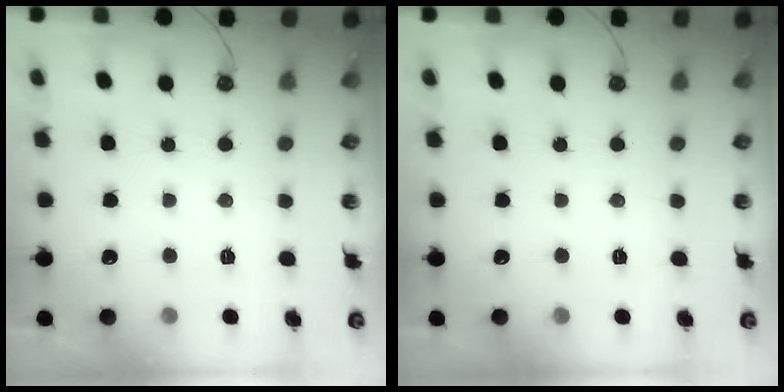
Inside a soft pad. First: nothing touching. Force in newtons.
{"total": 0.0}